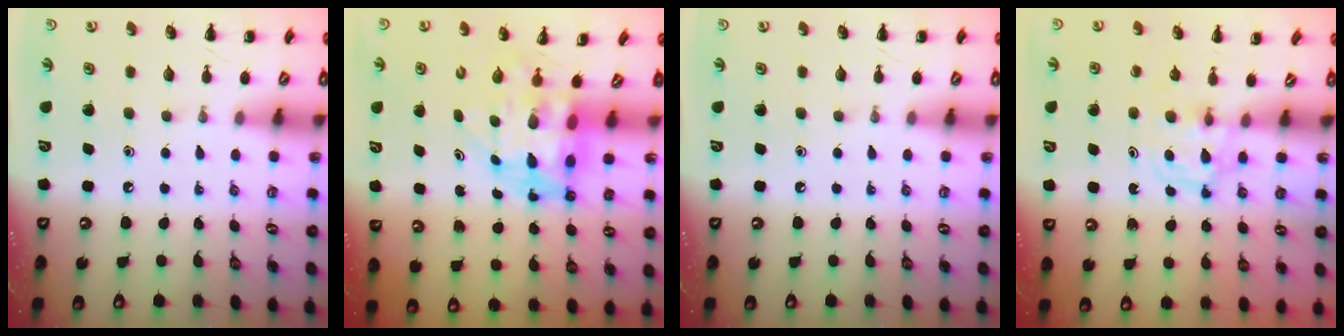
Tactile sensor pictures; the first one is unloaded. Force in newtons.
{"total": 6.2, "press": 5.9, "slide": 1.8}
{"total": 0.0}
{"total": 2.9, "press": 2.6, "slide": 1.2}